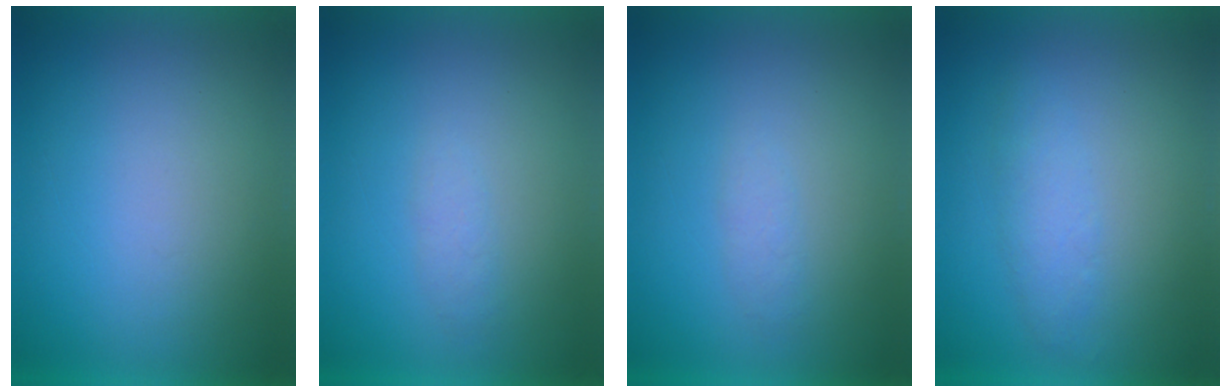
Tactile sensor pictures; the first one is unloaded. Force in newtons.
{"total": 1.4}
{"total": 1.4}
{"total": 2.4}